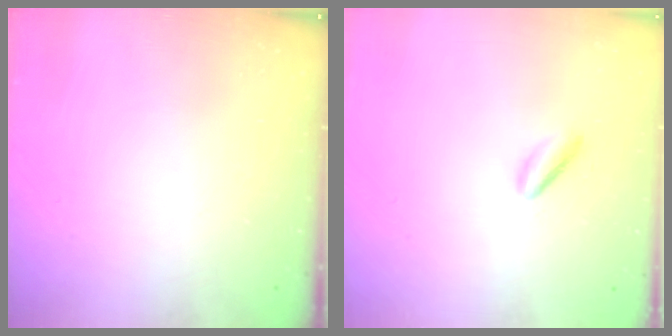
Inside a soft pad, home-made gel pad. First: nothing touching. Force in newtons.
{"total": 2.8, "press": 2.7, "slide": 0.8}